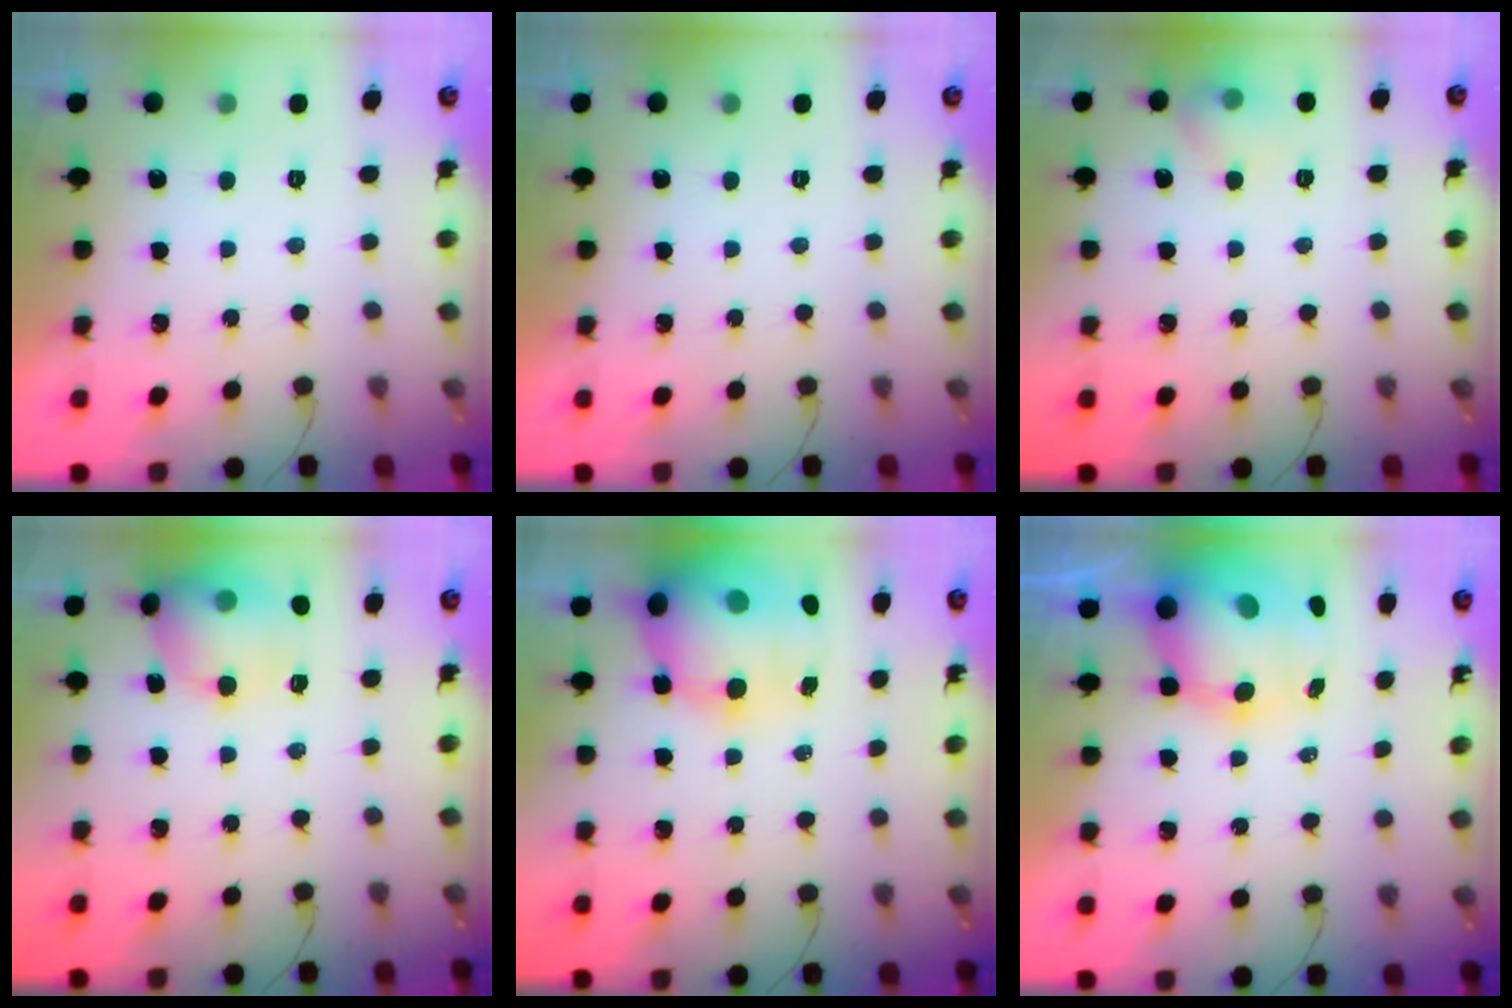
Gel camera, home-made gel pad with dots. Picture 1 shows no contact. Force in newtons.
{"total": 0.0}
{"total": 6.3, "press": 6.0, "slide": 1.9}
{"total": 13.8, "press": 13.6, "slide": 2.8}
{"total": 18.4, "press": 17.9, "slide": 4.2}
{"total": 12.3, "press": 11.9, "slide": 3.2}